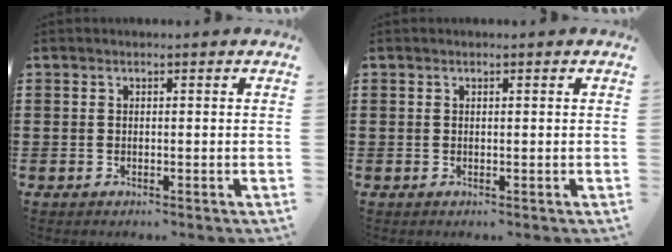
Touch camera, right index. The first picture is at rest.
{"total": 0.0}